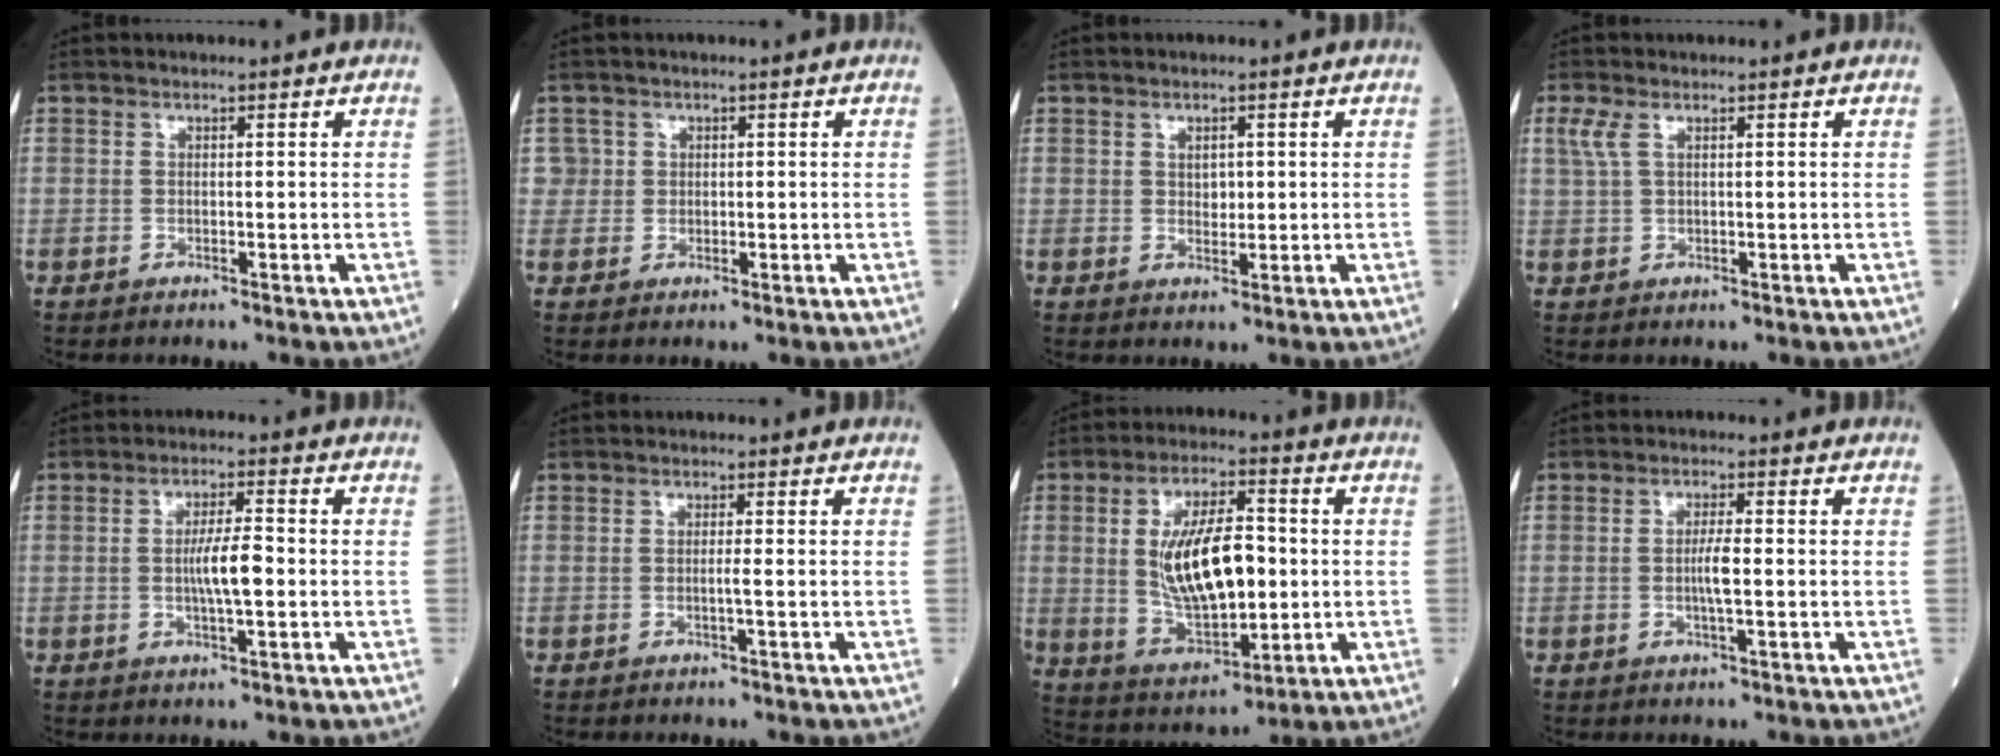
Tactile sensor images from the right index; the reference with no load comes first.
{"total": 2.0, "force": [0.5, 1.9, -0.2], "torque": [0.015, 0.004, 0.006]}
{"total": 1.9, "force": [0.4, 1.2, 1.5], "torque": [-0.021, -0.003, 0.008]}
{"total": 2.5, "force": [1.2, 0.9, 2.0], "torque": [-0.060, 0.014, 0.033]}
{"total": 5.2, "force": [-0.6, 0.5, 5.1], "torque": [-0.096, 0.001, -0.011]}
{"total": 0.8, "force": [-0.2, -0.3, 0.7], "torque": [-0.010, 0.001, -0.005]}
{"total": 14.3, "force": [0.5, 5.5, 13.2], "torque": [-0.252, 0.001, 0.017]}
{"total": 2.9, "force": [-0.3, 0.0, 2.9], "torque": [-0.060, -0.003, -0.005]}